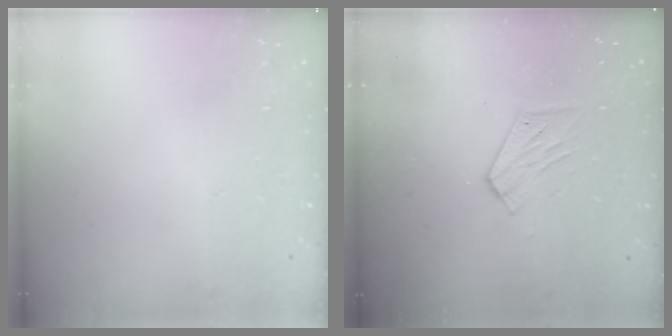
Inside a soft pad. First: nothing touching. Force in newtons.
{"total": 6.3, "press": 6.3, "slide": 0.7}